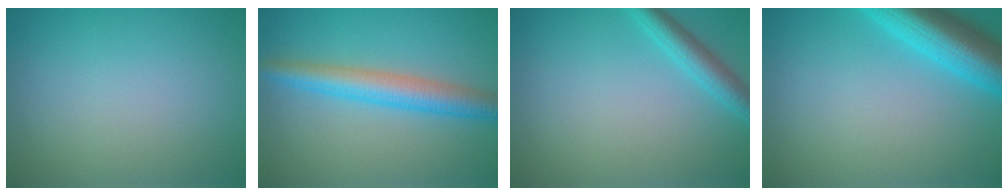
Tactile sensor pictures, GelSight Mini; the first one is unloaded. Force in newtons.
{"total": 4.7, "press": 4.7, "slide": 0.2}
{"total": 2.9, "press": 2.9, "slide": 0.1}
{"total": 7.5, "press": 7.5, "slide": 0.4}